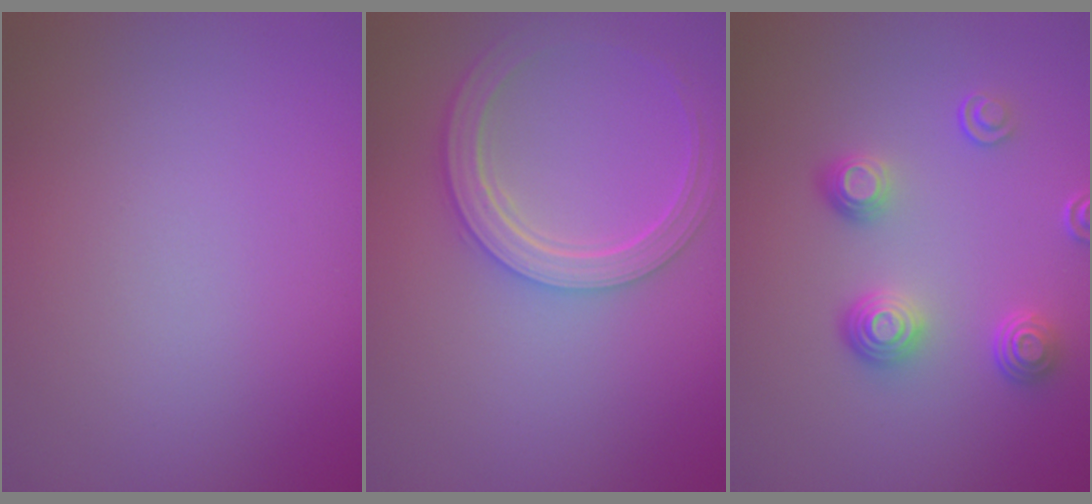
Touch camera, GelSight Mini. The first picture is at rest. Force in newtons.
{"total": 4.6, "press": 3.7, "slide": 2.8}
{"total": 3.7, "press": 2.9, "slide": 2.3}